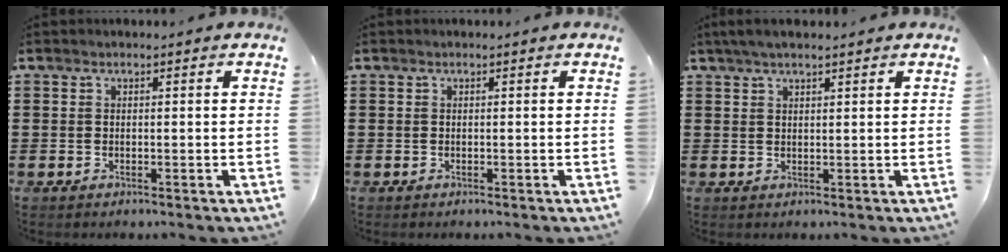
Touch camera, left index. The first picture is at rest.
{"total": 0.0}
{"total": 2.1, "force": [1.6, 0.3, 1.3], "torque": [-0.028, 0.003, 0.030]}